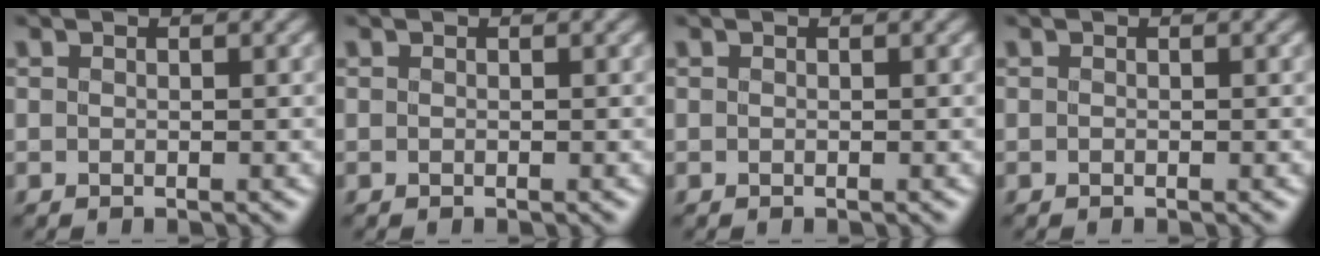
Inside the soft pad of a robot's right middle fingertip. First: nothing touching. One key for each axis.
{"total": 0.0}
{"total": 0.0}
{"total": 0.0}